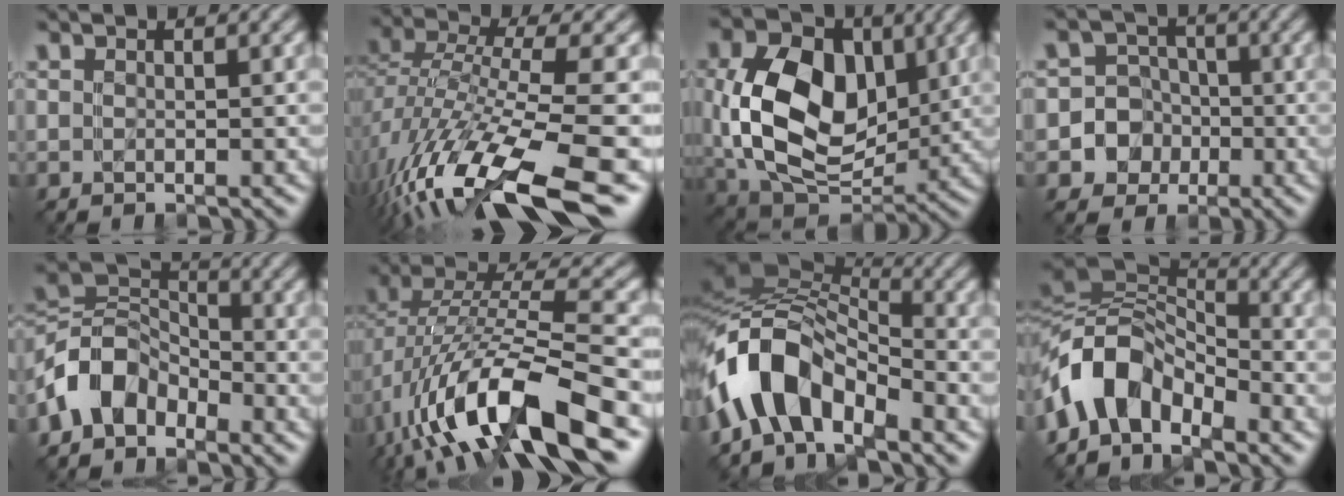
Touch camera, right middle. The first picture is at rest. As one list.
[{"total": 13.1, "force": [-7.6, 3.7, 10.0], "torque": [-0.213, 0.000, -0.116]}, {"total": 11.9, "force": [1.3, 8.4, 8.4], "torque": [-0.175, -0.004, 0.036]}, {"total": 4.7, "force": [-1.6, 4.4, 0.2], "torque": [0.012, 0.011, -0.037]}, {"total": 5.3, "force": [-3.5, 3.3, 2.2], "torque": [-0.045, 0.009, -0.075]}, {"total": 13.0, "force": [-4.6, 4.8, 11.2], "torque": [-0.218, 0.004, -0.076]}, {"total": 8.4, "force": [-4.4, 4.5, 5.6], "torque": [-0.099, 0.017, -0.086]}, {"total": 7.2, "force": [-4.1, 4.1, 4.3], "torque": [-0.075, 0.014, -0.083]}]